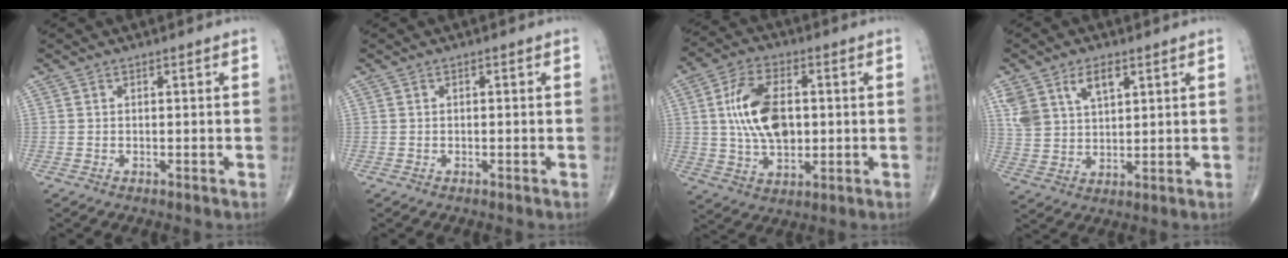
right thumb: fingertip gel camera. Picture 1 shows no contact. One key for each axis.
{"total": 0.0}
{"total": 13.4, "fx": 1.3, "fy": 7.7, "fz": 10.9, "tx": -0.190, "ty": 0.004, "tz": 0.024}
{"total": 7.7, "fx": 3.7, "fy": 4.4, "fz": 5.0, "tx": -0.086, "ty": -0.008, "tz": 0.077}